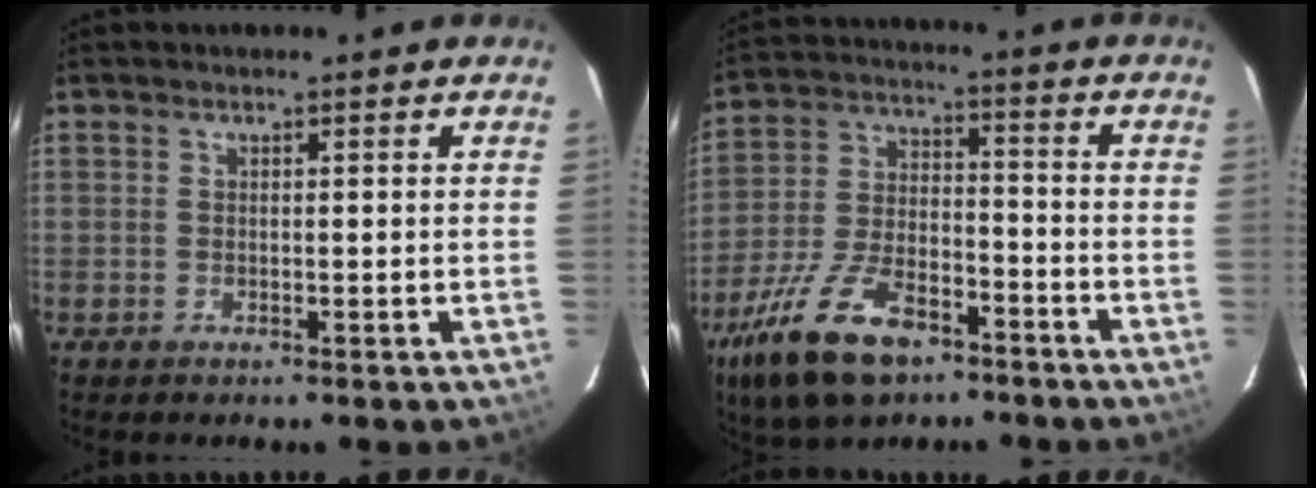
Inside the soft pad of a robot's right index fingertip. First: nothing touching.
{"total": 17.9, "force": [-11.2, 8.2, 11.2], "torque": [-0.242, -0.020, -0.197]}